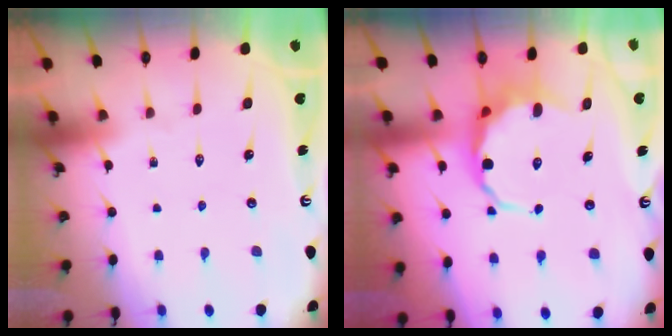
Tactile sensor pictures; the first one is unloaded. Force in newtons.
{"total": 8.2, "press": 8.0, "slide": 1.9}